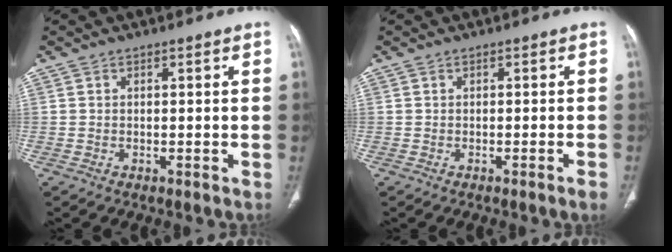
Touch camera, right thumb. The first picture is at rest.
{"total": 1.7, "force": [-1.0, -0.3, 1.4], "torque": [-0.026, -0.001, -0.011]}